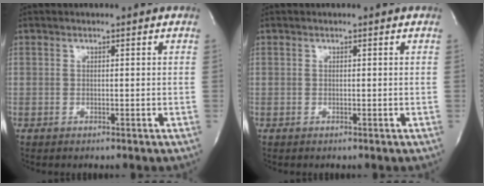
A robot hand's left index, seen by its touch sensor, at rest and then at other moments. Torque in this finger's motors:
{"motor_torque": [-0.04, 0.04, -0.01, 0.00]}